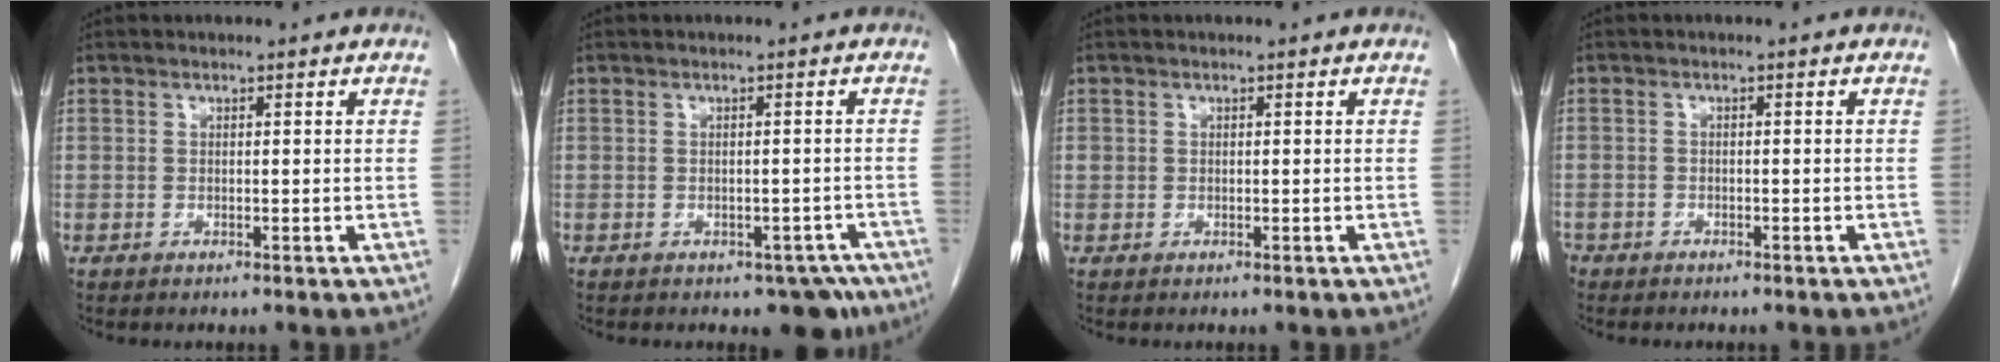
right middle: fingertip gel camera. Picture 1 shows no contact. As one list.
[{"total": 4.5, "force": [-3.1, 2.6, 1.8], "torque": [-0.001, 0.008, -0.036]}, {"total": 0.6, "force": [0.0, 0.6, 0.1], "torque": [0.002, 0.006, 0.001]}, {"total": 2.9, "force": [-2.3, 1.6, 0.7], "torque": [-0.019, -0.002, -0.036]}]